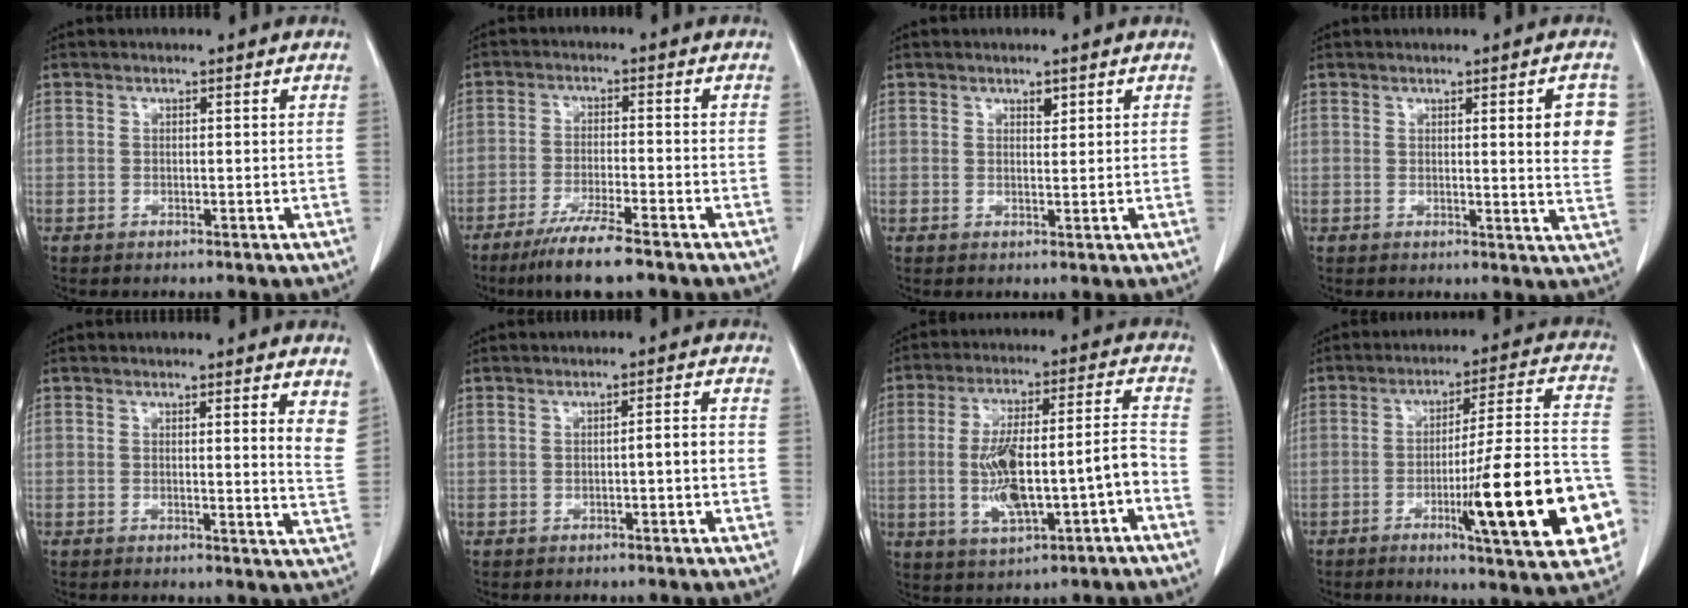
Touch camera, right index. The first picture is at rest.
{"total": 7.9, "force": [-5.9, 0.0, 5.2], "torque": [-0.094, -0.022, -0.104]}
{"total": 1.1, "force": [0.7, 0.5, 0.6], "torque": [-0.009, -0.005, 0.010]}
{"total": 6.0, "force": [1.6, 0.9, 5.7], "torque": [-0.059, -0.008, 0.014]}
{"total": 4.2, "force": [2.5, 0.0, 3.4], "torque": [-0.044, -0.017, 0.018]}
{"total": 2.4, "force": [-0.6, 0.0, 2.4], "torque": [-0.033, 0.002, -0.010]}
{"total": 13.8, "force": [-3.6, 2.7, 13.1], "torque": [-0.234, 0.022, -0.049]}
{"total": 19.8, "force": [-6.4, 1.4, 18.6], "torque": [-0.208, 0.010, -0.086]}